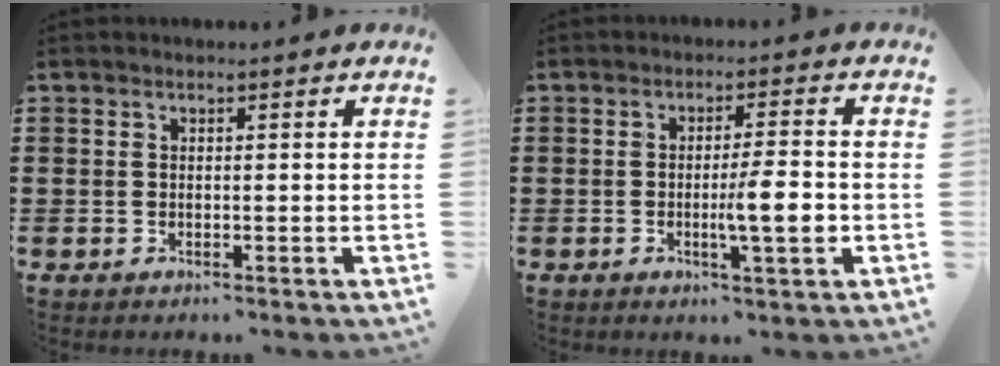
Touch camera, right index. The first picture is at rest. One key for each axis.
{"total": 6.2, "fx": -1.3, "fy": 0.7, "fz": 6.1, "tx": -0.098, "ty": -0.005, "tz": -0.022}